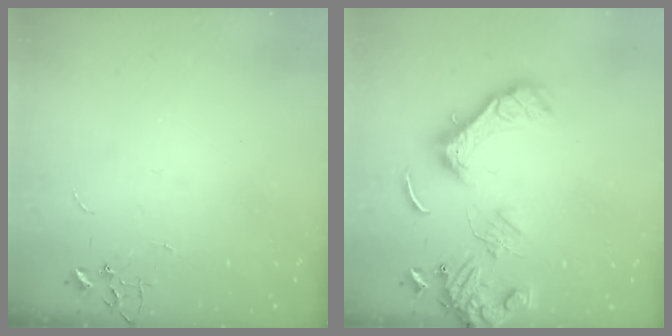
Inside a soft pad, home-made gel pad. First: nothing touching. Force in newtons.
{"total": 15.8, "press": 15.7, "slide": 2.0}